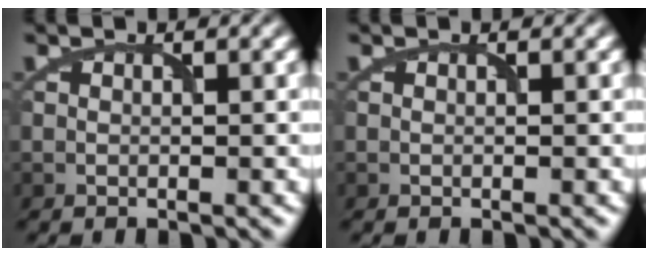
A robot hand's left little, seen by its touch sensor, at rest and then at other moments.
{"total": 0.0}